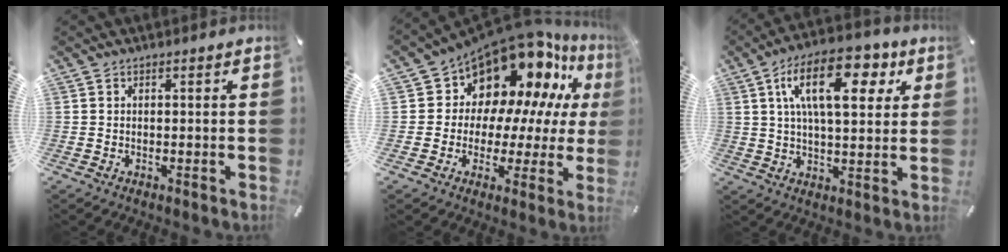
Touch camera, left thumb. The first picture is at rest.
{"total": 13.6, "force": [10.0, 8.3, 3.7], "torque": [-0.066, -0.108, 0.179]}
{"total": 17.4, "force": [7.1, 8.3, 13.6], "torque": [-0.222, -0.001, 0.115]}